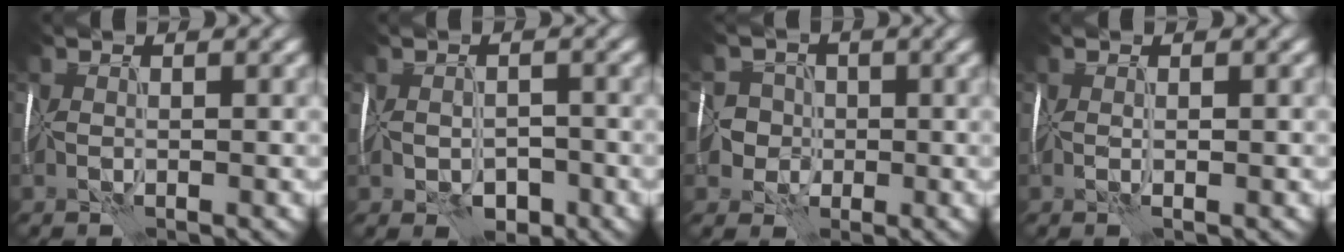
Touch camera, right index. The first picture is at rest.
{"total": 2.6, "force": [-1.0, 1.9, 1.5], "torque": [-0.018, -0.001, -0.016]}
{"total": 5.1, "force": [-1.4, 4.8, 1.0], "torque": [0.008, 0.007, -0.054]}
{"total": 0.9, "force": [0.4, 0.2, 0.8], "torque": [0.001, 0.003, 0.006]}